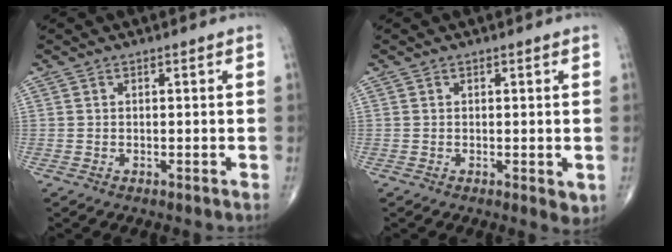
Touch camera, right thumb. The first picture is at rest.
{"total": 2.0, "force": [-0.1, 0.9, 1.8], "torque": [-0.019, -0.007, -0.002]}